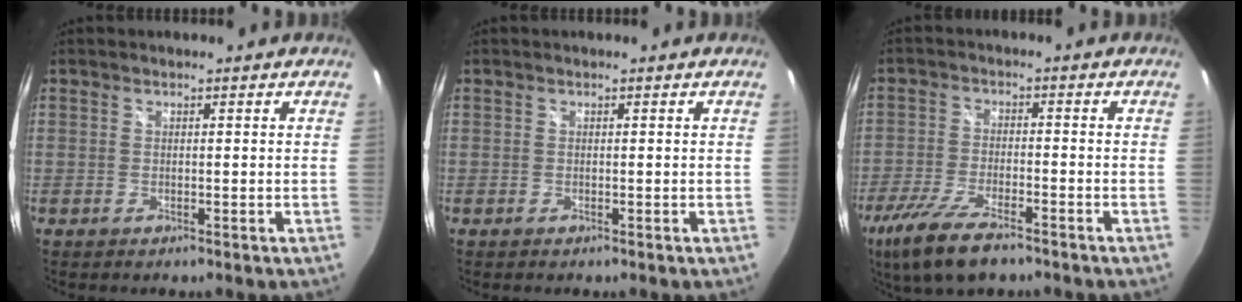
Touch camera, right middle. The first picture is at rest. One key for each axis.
{"total": 0.0}
{"total": 11.5, "fx": -7.9, "fy": 3.3, "fz": 7.7, "tx": -0.179, "ty": -0.035, "tz": -0.148}